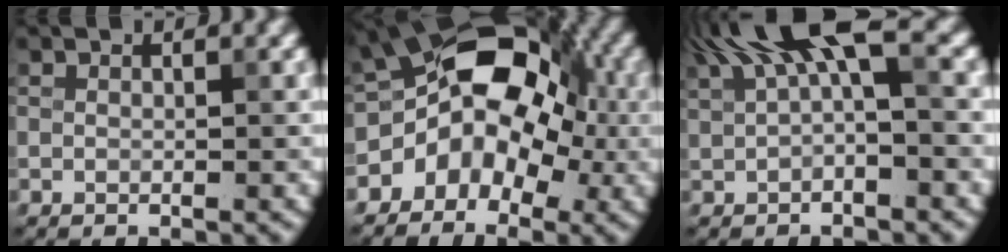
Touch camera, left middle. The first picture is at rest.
{"total": 8.9, "force": [-1.2, 6.4, 6.2], "torque": [-0.069, 0.011, -0.037]}
{"total": 6.7, "force": [3.0, 2.2, 5.6], "torque": [-0.100, 0.015, 0.047]}